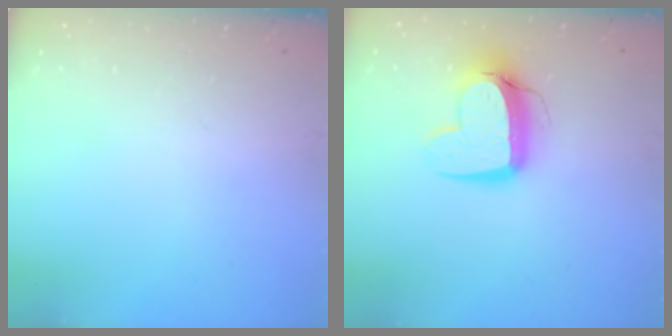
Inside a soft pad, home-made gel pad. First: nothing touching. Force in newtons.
{"total": 12.4, "press": 12.3, "slide": 1.5}